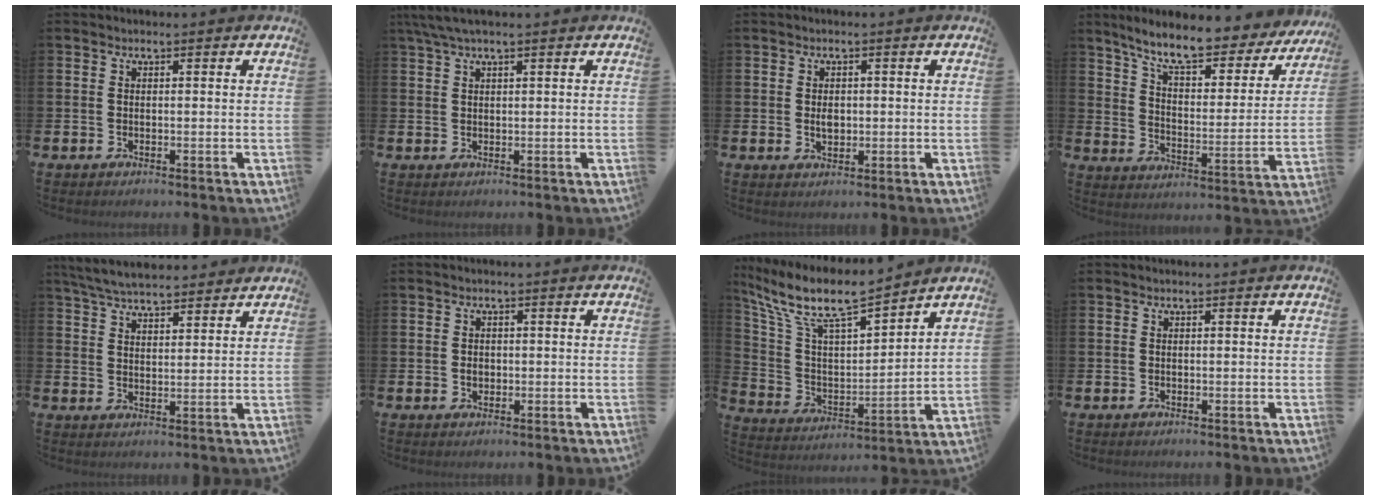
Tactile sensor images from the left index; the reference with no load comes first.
{"total": 2.8, "force": [2.0, 0.3, 1.9], "torque": [-0.042, 0.003, 0.037]}
{"total": 2.1, "force": [0.1, 1.4, 1.5], "torque": [-0.011, -0.001, -0.005]}
{"total": 8.7, "force": [7.5, 1.7, 4.0], "torque": [-0.103, -0.049, 0.123]}
{"total": 6.0, "force": [5.8, 0.9, 1.4], "torque": [-0.047, -0.022, 0.107]}
{"total": 1.4, "force": [-0.1, 1.2, 0.7], "torque": [-0.003, 0.004, -0.006]}
{"total": 9.7, "force": [8.4, 1.9, 4.4], "torque": [-0.129, -0.056, 0.142]}
{"total": 0.0}